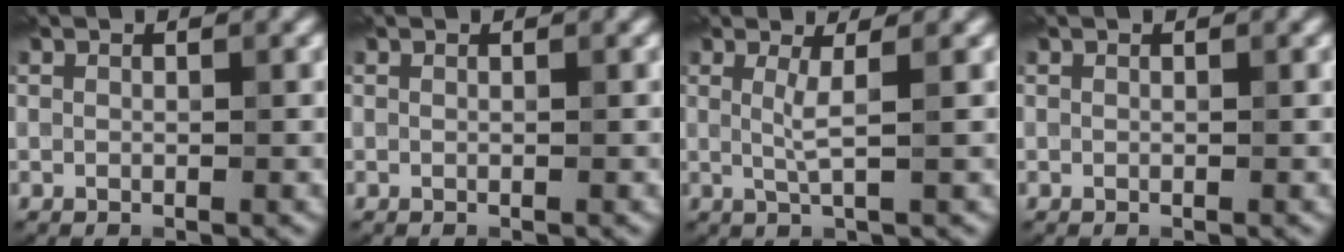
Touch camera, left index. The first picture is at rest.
{"total": 0.0}
{"total": 2.2, "force": [0.4, 0.4, 2.1], "torque": [-0.041, -0.005, 0.003]}
{"total": 0.0}